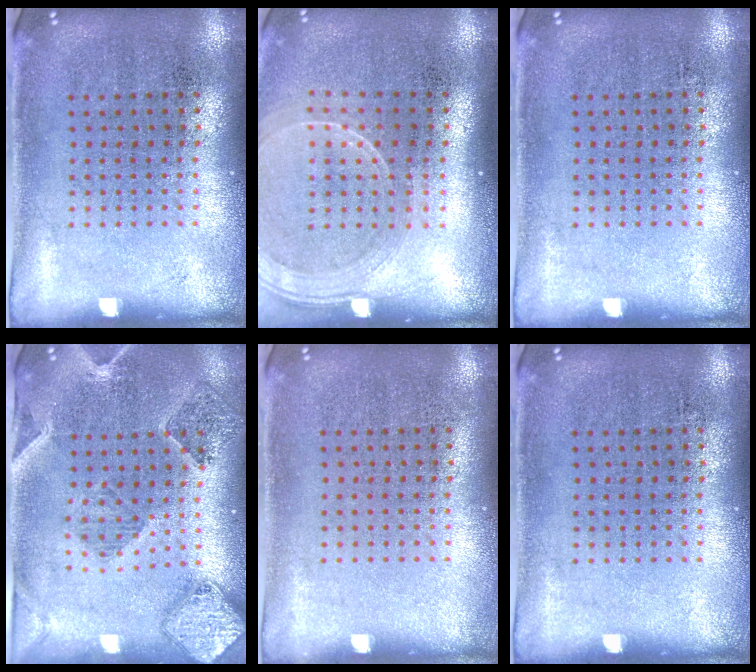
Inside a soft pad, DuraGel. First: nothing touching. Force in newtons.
{"total": 1.7, "press": 1.5, "slide": 0.8}
{"total": 0.0}
{"total": 1.6, "press": 1.6, "slide": 0.3}
{"total": 0.0}
{"total": 0.0}